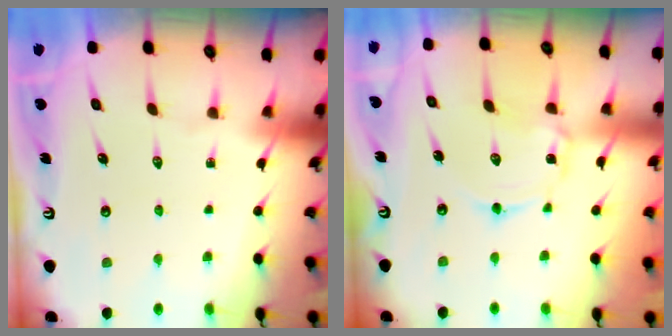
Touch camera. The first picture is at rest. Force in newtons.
{"total": 2.0, "press": 2.0, "slide": 0.2}